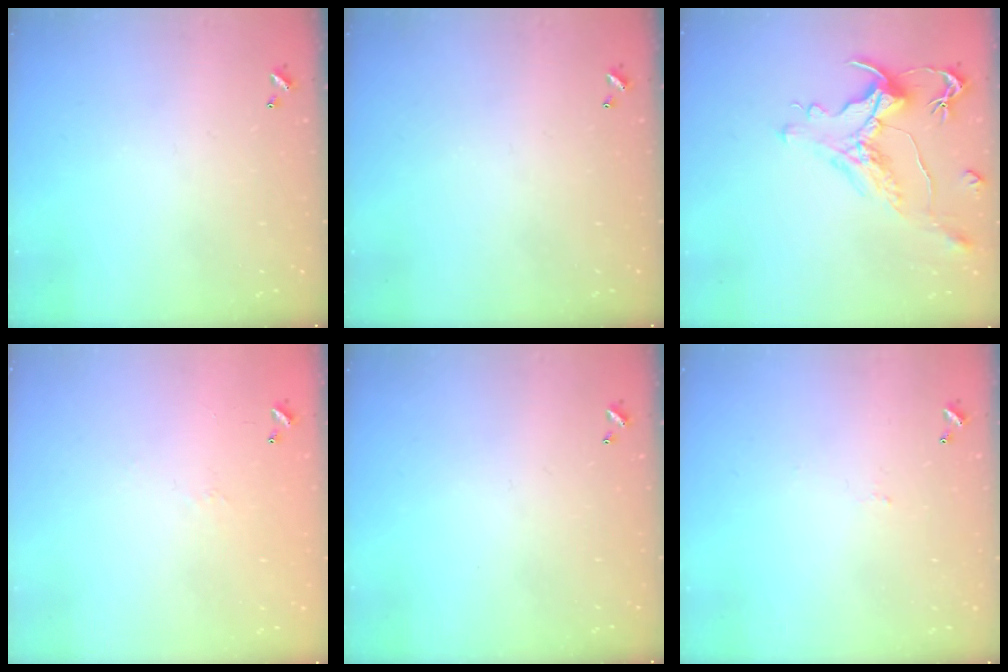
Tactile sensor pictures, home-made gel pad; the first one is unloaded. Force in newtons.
{"total": 0.0}
{"total": 1.5, "press": 0.7, "slide": 1.3}
{"total": 6.6, "press": 6.6, "slide": 0.8}
{"total": 0.0}
{"total": 1.7, "press": 1.6, "slide": 0.3}